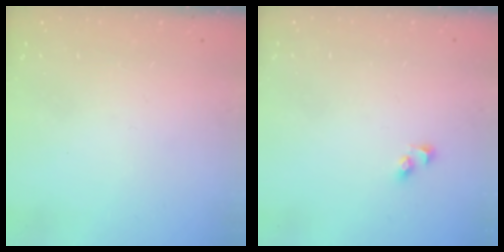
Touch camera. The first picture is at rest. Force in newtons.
{"total": 2.5, "press": 2.5, "slide": 0.3}